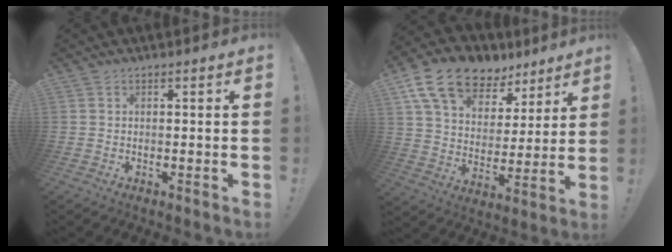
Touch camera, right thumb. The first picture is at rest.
{"total": 16.4, "force": [11.1, 9.4, 7.6], "torque": [-0.139, -0.065, 0.204]}